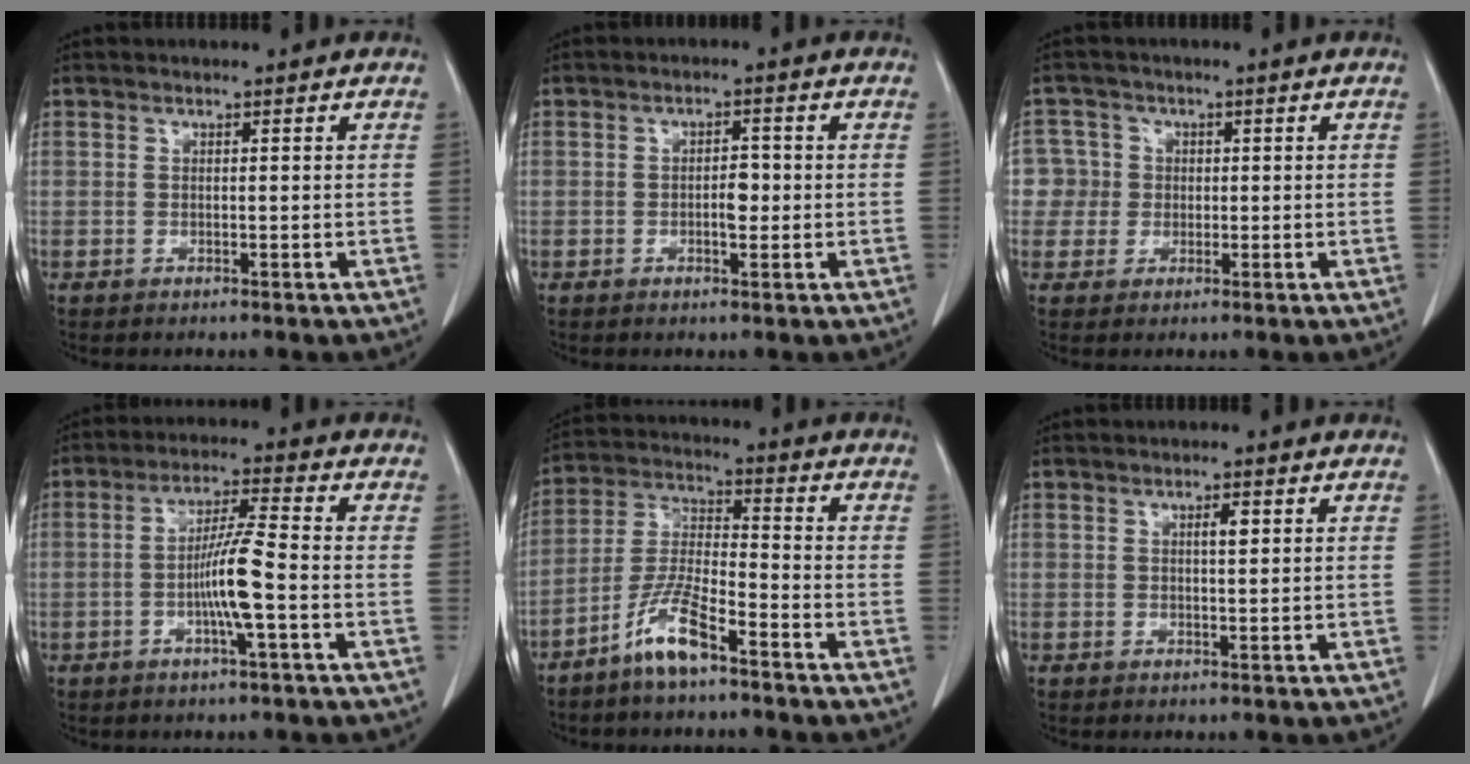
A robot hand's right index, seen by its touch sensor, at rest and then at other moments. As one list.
[{"total": 2.7, "force": [-0.4, 1.1, 2.4], "torque": [-0.038, 0.003, -0.005]}, {"total": 4.7, "force": [0.1, 4.7, -0.2], "torque": [0.016, 0.018, 0.003]}, {"total": 7.4, "force": [-1.9, -0.1, 7.2], "torque": [-0.140, 0.001, -0.037]}, {"total": 8.7, "force": [-5.9, 1.4, 6.2], "torque": [-0.138, -0.008, -0.120]}, {"total": 1.7, "force": [0.5, 0.3, 1.5], "torque": [-0.027, 0.001, 0.009]}]